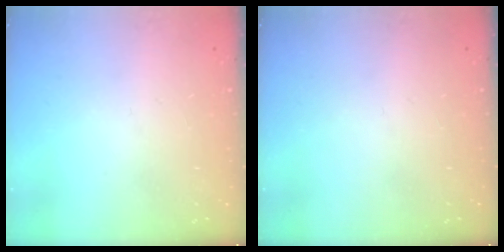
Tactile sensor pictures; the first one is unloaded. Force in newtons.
{"total": 1.5, "press": 1.5, "slide": 0.1}